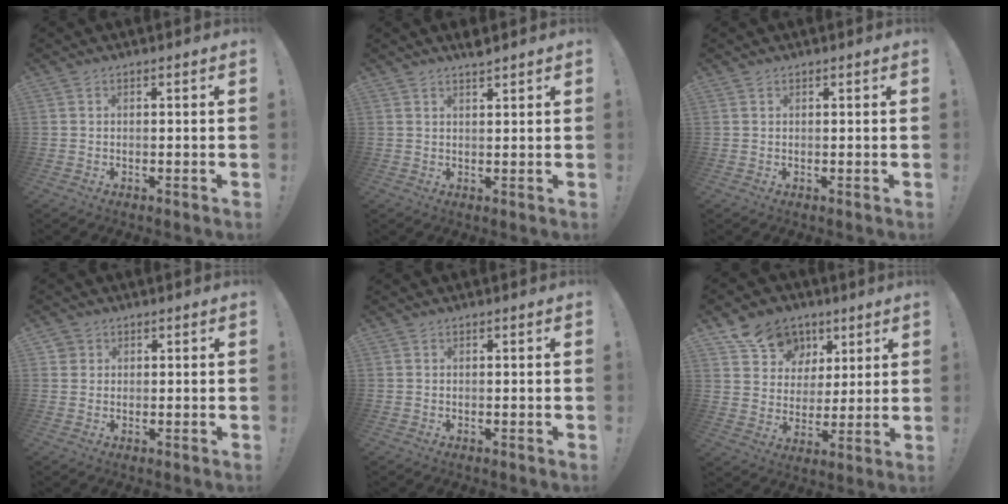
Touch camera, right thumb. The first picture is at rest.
{"total": 2.5, "force": [2.2, 0.0, 1.1], "torque": [-0.012, -0.017, 0.037]}
{"total": 0.0}
{"total": 2.0, "force": [0.9, 1.8, 0.3], "torque": [-0.006, -0.001, 0.016]}
{"total": 0.0}
{"total": 13.8, "force": [7.4, 10.9, 4.0], "torque": [-0.056, -0.039, 0.149]}